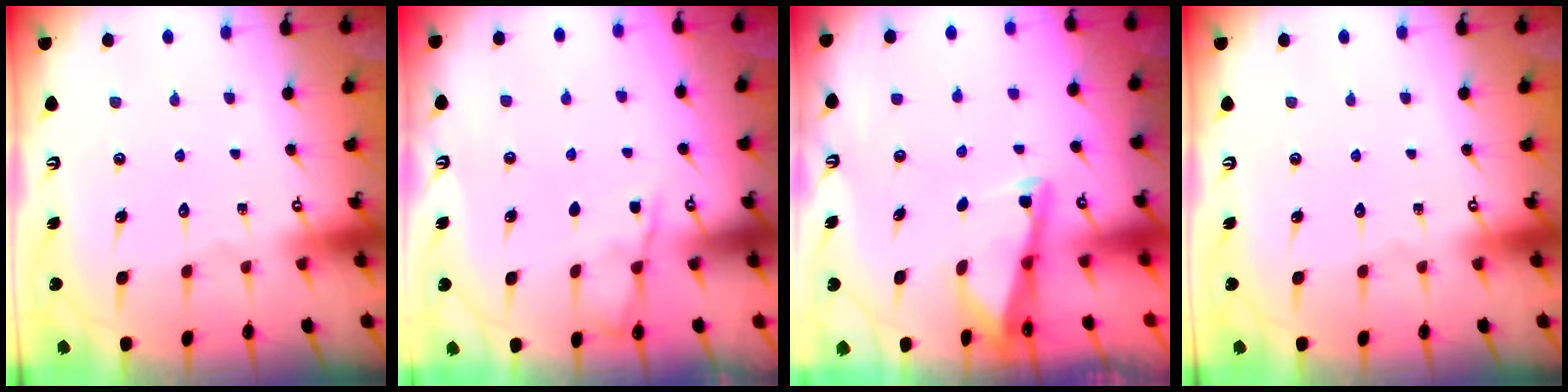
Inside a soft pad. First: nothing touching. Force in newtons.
{"total": 3.7, "press": 3.7, "slide": 0.5}
{"total": 2.5, "press": 2.5, "slide": 0.1}
{"total": 0.0}